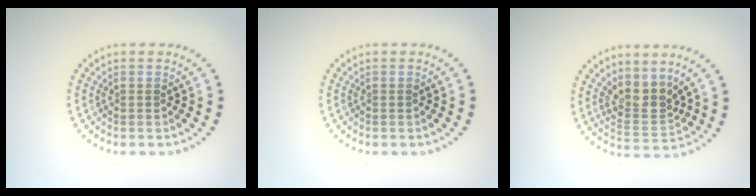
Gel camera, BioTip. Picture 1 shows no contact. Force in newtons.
{"total": 0.0}
{"total": 3.2, "press": 2.5, "slide": 2.0}